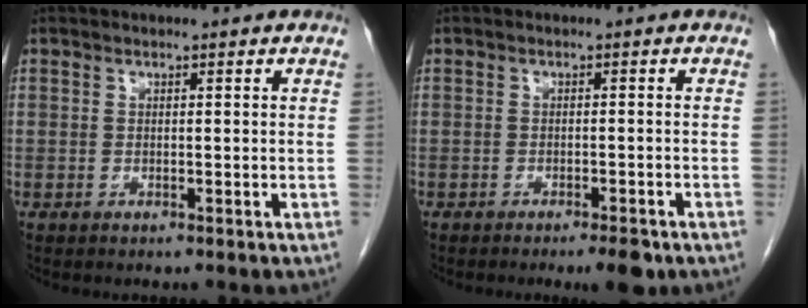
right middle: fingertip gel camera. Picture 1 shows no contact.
{"total": 3.3, "force": [-2.3, 0.6, 2.3], "torque": [-0.029, -0.003, -0.028]}